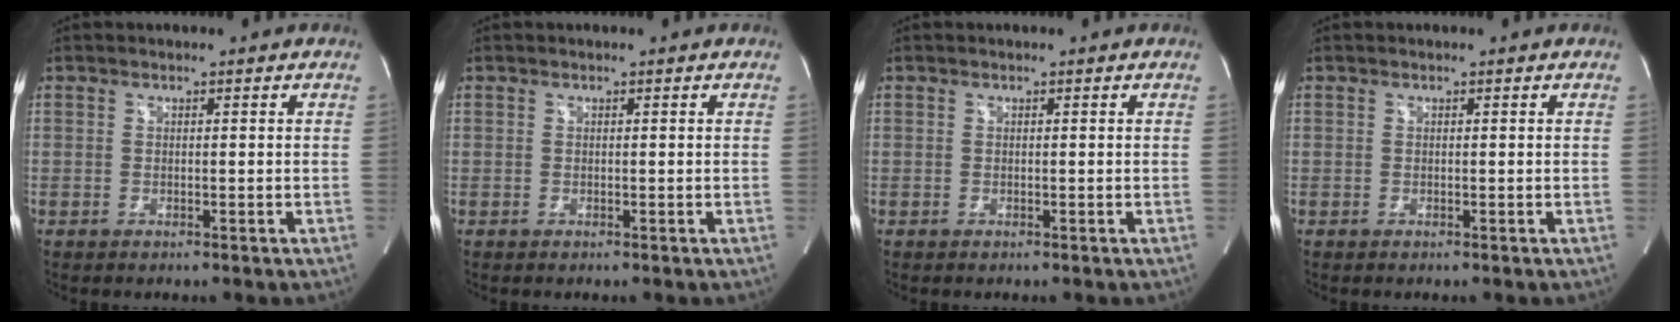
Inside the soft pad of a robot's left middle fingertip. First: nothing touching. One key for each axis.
{"total": 0.0}
{"total": 0.0}
{"total": 0.0}